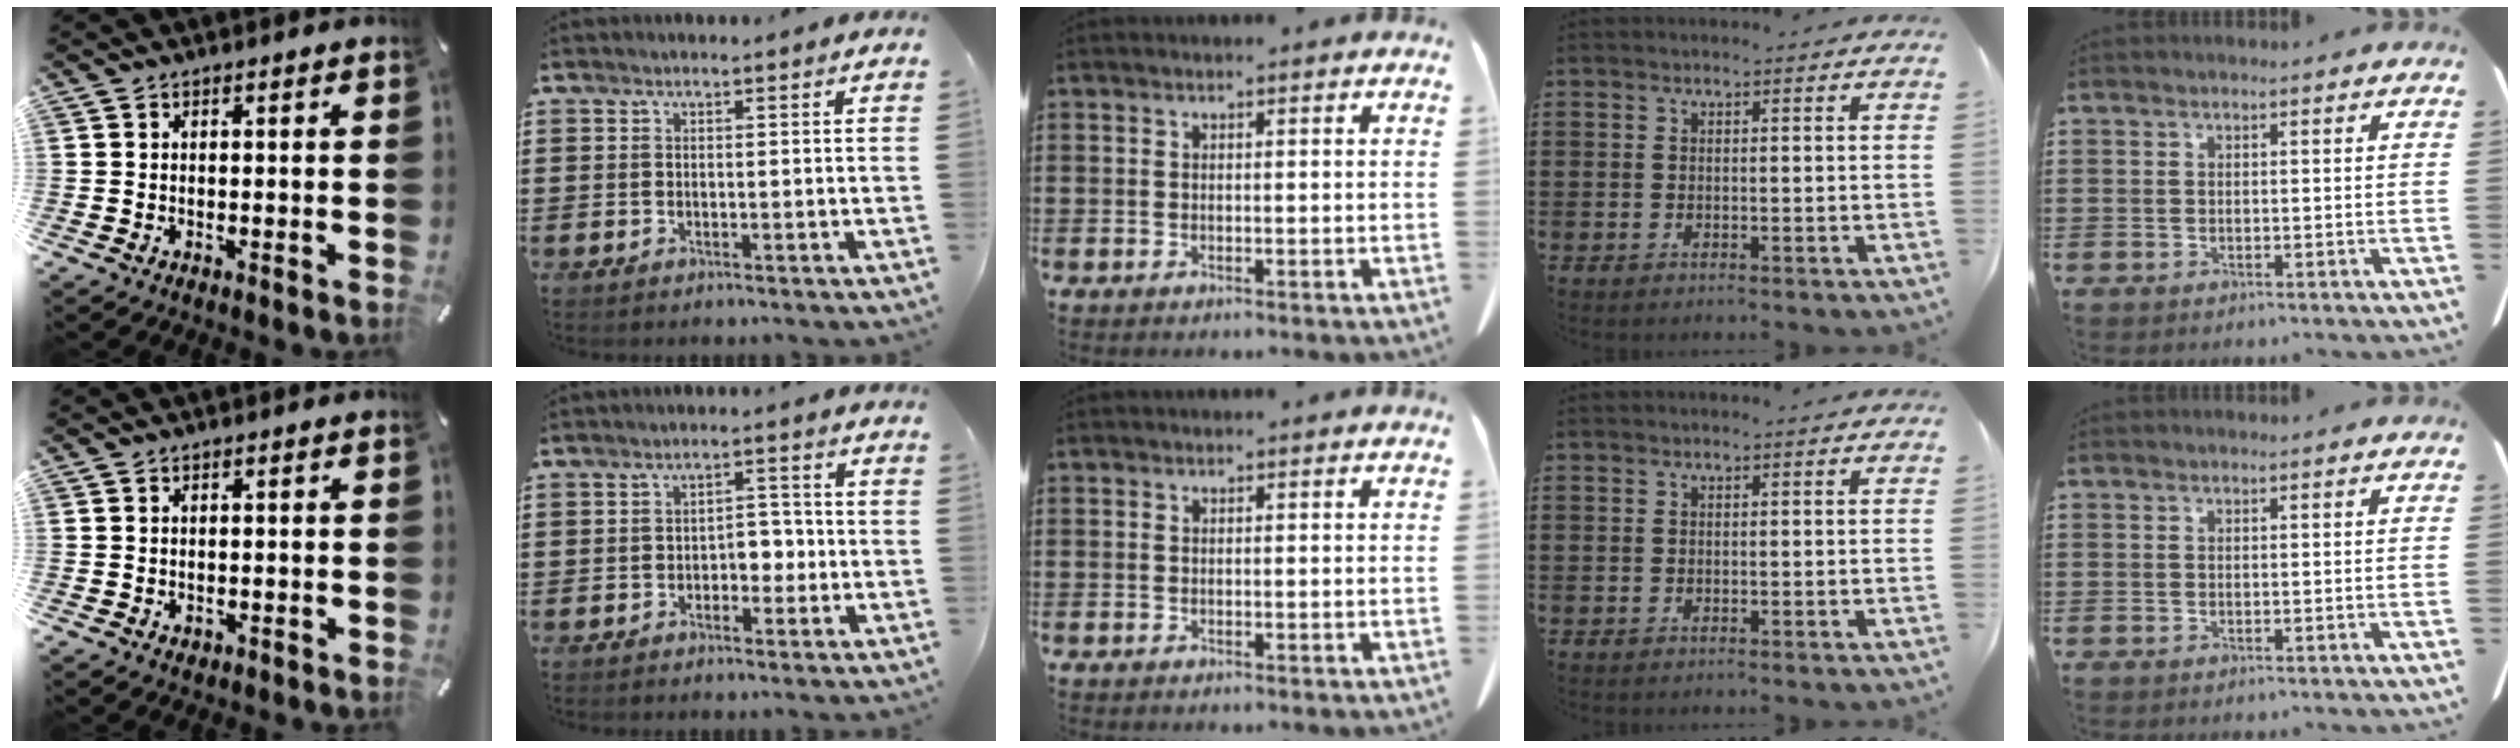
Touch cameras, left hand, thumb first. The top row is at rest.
{"thumb": {"total": 0.7, "force": [0.0, 0.7, 0.2], "torque": [-0.004, 0.005, -0.002]}, "index": {"total": 3.7, "force": [-1.3, 2.4, 2.5], "torque": [-0.042, 0.004, -0.031]}}